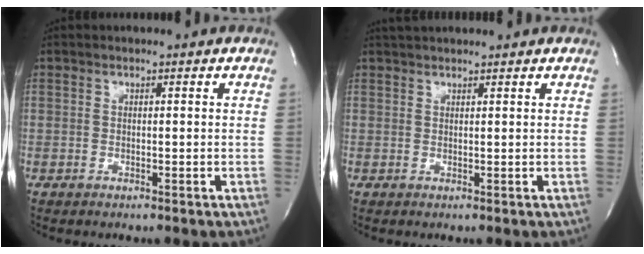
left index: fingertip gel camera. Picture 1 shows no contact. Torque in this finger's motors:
{"motor_torque": [-0.17, -0.01, 0.05, 0.04]}